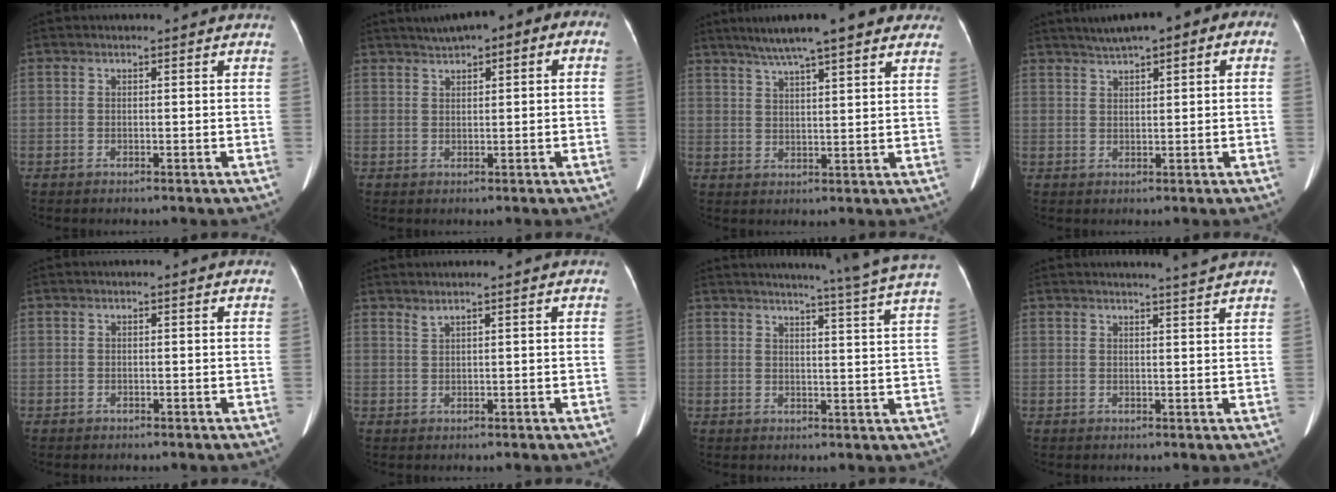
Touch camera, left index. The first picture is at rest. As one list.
[{"total": 8.0, "force": [4.0, 2.6, 6.5], "torque": [-0.088, 0.043, 0.052]}, {"total": 14.3, "force": [11.0, 2.3, 9.0], "torque": [-0.140, 0.039, 0.151]}, {"total": 8.7, "force": [4.6, 2.3, 7.0], "torque": [-0.099, 0.041, 0.063]}, {"total": 0.0}, {"total": 1.2, "force": [1.0, -0.4, 0.5], "torque": [-0.020, -0.002, 0.026]}, {"total": 16.8, "force": [14.7, -2.3, 7.8], "torque": [-0.121, -0.054, 0.165]}, {"total": 4.4, "force": [4.0, -1.4, 1.4], "torque": [-0.020, -0.007, 0.046]}]